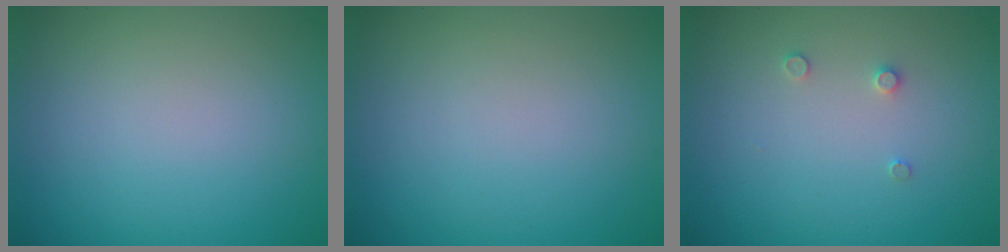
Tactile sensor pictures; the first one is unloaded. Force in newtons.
{"total": 0.0}
{"total": 0.8, "press": 0.8, "slide": 0.0}